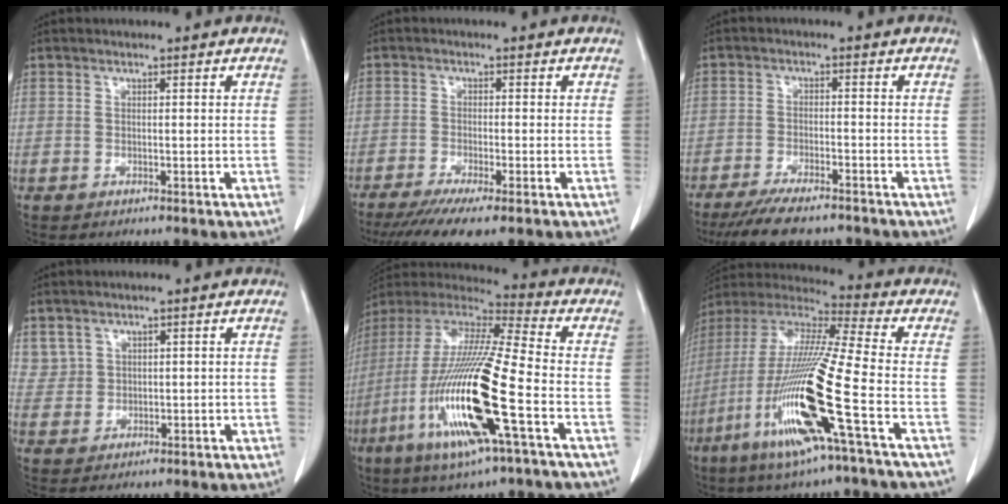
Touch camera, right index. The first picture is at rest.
{"total": 7.8, "force": [-5.6, 0.4, 5.4], "torque": [-0.085, -0.017, -0.091]}
{"total": 9.5, "force": [-8.2, 1.4, 4.5], "torque": [-0.070, -0.019, -0.129]}
{"total": 3.3, "force": [2.1, 2.6, 0.2], "torque": [0.001, 0.006, 0.047]}
{"total": 21.9, "force": [-7.0, 1.7, 20.8], "torque": [-0.452, -0.034, -0.137]}
{"total": 19.9, "force": [-7.4, -0.3, 18.5], "torque": [-0.403, -0.035, -0.153]}